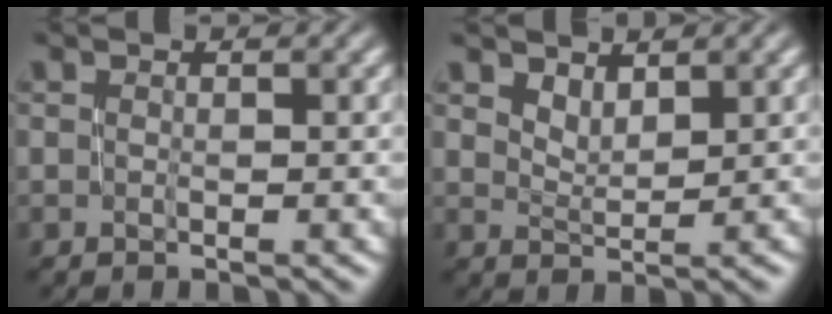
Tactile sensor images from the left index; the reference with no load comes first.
{"total": 1.6, "force": [1.5, 0.4, 0.3], "torque": [-0.005, -0.001, 0.033]}